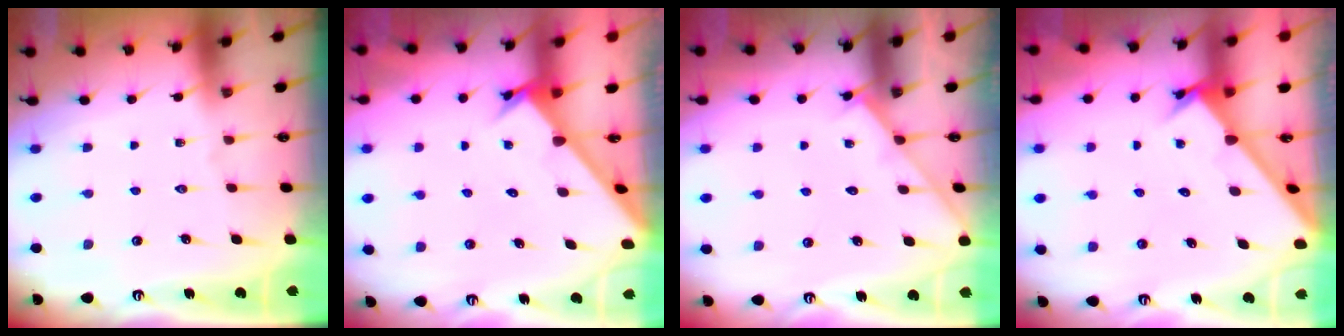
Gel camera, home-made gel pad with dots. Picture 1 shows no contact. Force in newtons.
{"total": 2.3, "press": 2.3, "slide": 0.1}
{"total": 2.9, "press": 2.9, "slide": 0.4}
{"total": 2.3, "press": 2.3, "slide": 0.0}